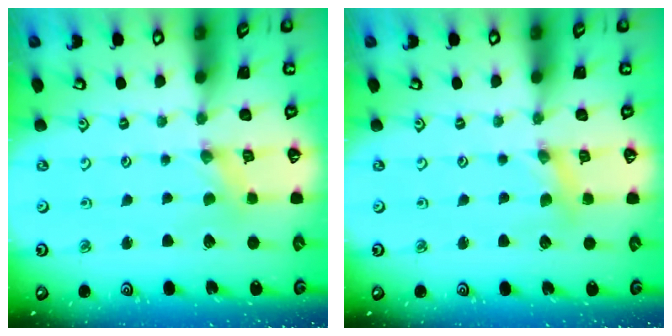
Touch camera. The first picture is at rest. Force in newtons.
{"total": 2.5, "press": 2.4, "slide": 0.3}